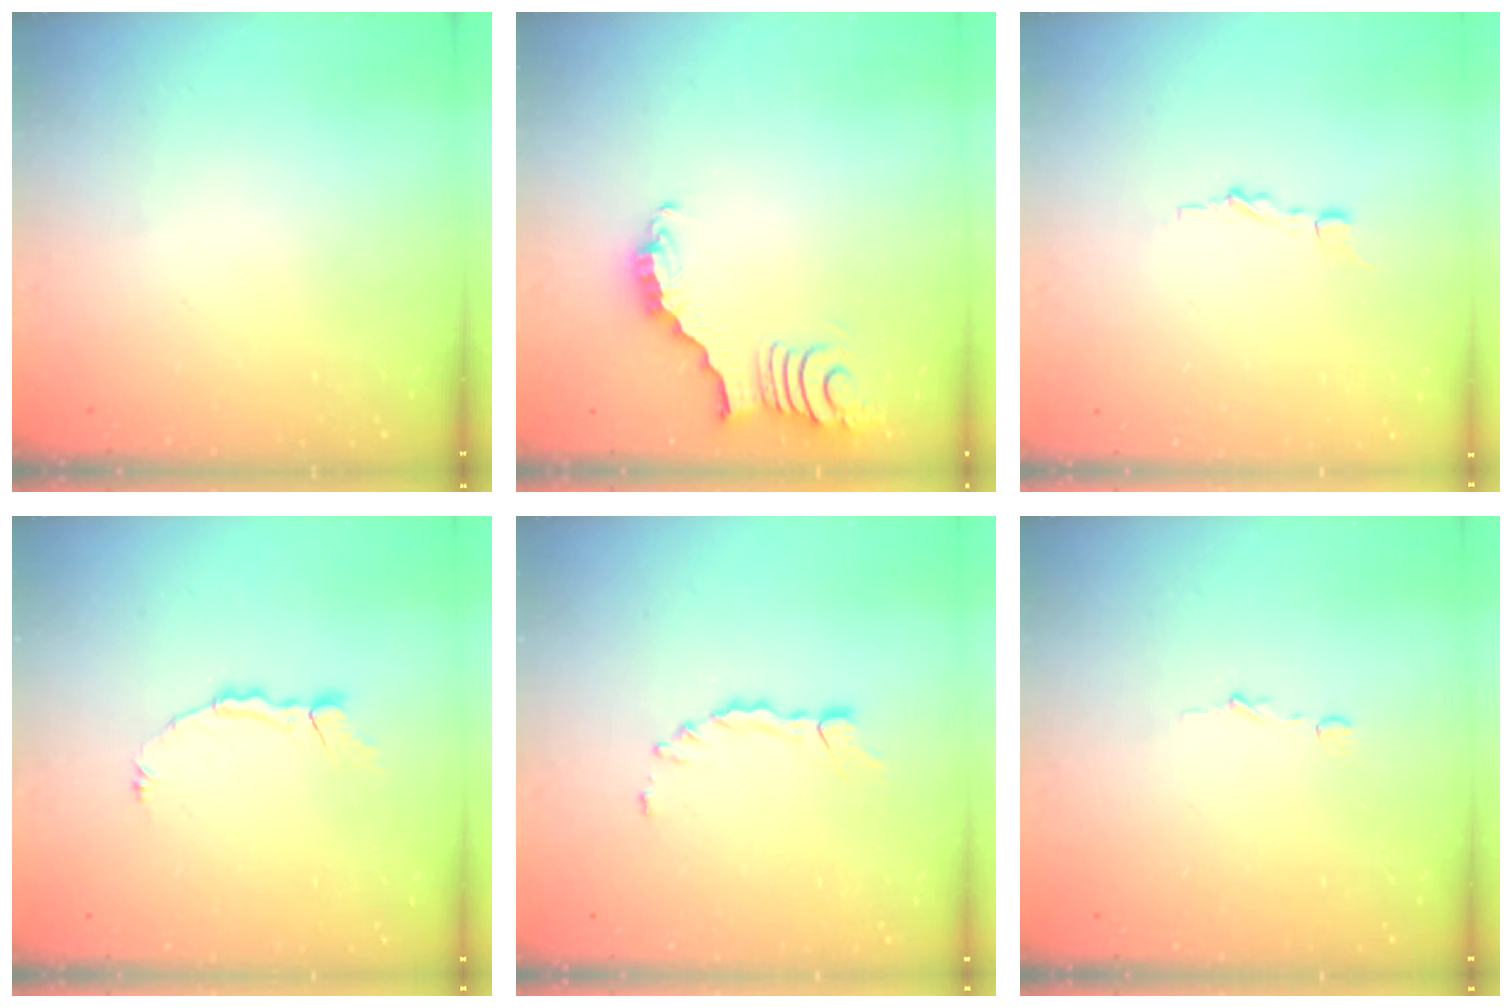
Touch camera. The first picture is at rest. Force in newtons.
{"total": 3.1, "press": 3.1, "slide": 0.5}
{"total": 3.6, "press": 3.6, "slide": 0.4}
{"total": 3.6, "press": 3.6, "slide": 0.2}
{"total": 2.8, "press": 2.8, "slide": 0.4}
{"total": 2.8, "press": 2.8, "slide": 0.2}